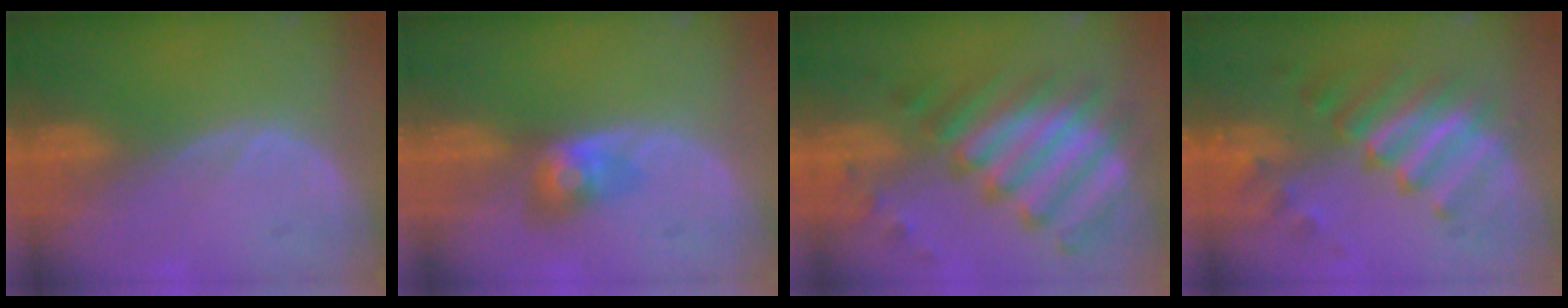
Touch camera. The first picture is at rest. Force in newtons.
{"total": 3.7, "press": 3.7, "slide": 0.2}
{"total": 11.3, "press": 10.6, "slide": 3.9}
{"total": 9.5, "press": 8.4, "slide": 4.5}